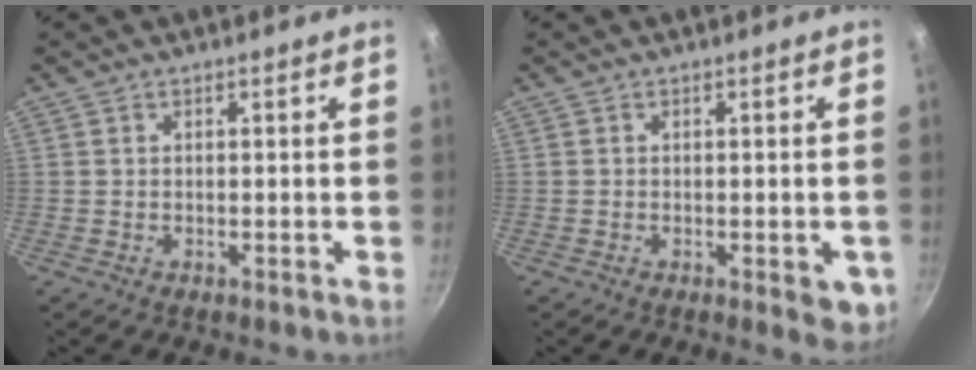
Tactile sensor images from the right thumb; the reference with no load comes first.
{"total": 4.8, "force": [-1.4, 2.1, 4.1], "torque": [-0.037, -0.002, -0.017]}